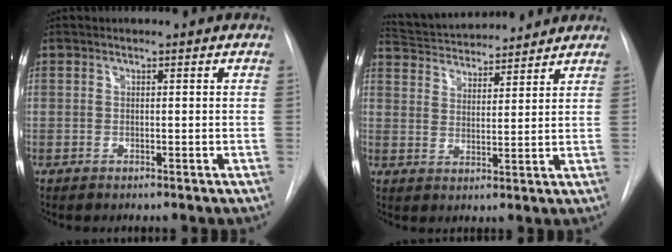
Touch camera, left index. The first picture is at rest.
{"total": 13.1, "force": [12.4, 2.1, 3.8], "torque": [-0.067, 0.022, 0.198]}